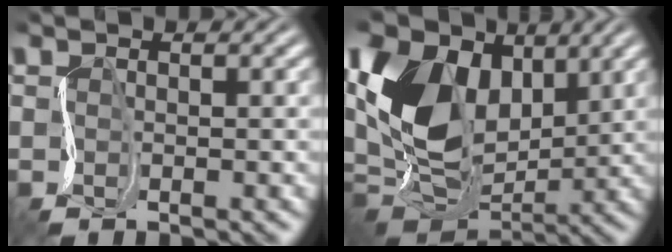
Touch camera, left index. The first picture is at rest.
{"total": 13.2, "force": [3.1, 9.2, 8.9], "torque": [-0.196, 0.013, 0.043]}